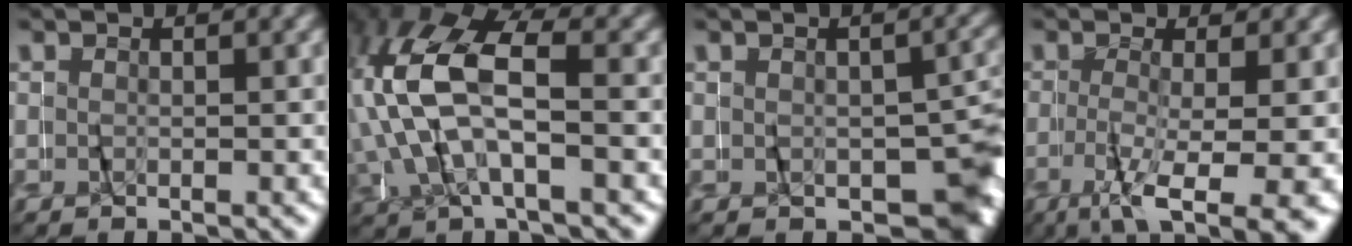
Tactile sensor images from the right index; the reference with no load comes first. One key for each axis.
{"total": 8.0, "fx": 0.8, "fy": 4.6, "fz": 6.5, "tx": -0.160, "ty": -0.011, "tz": 0.017}
{"total": 7.9, "fx": -1.8, "fy": 5.3, "fz": 5.5, "tx": -0.058, "ty": -0.011, "tz": -0.020}
{"total": 7.9, "fx": -5.5, "fy": 1.6, "fz": 5.5, "tx": -0.099, "ty": -0.028, "tz": -0.071}